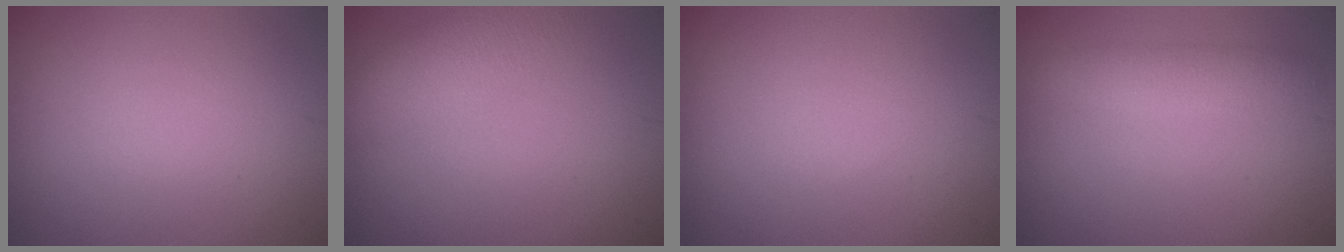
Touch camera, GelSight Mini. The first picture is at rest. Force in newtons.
{"total": 5.1, "press": 5.1, "slide": 0.2}
{"total": 0.0}
{"total": 2.5, "press": 2.5, "slide": 0.1}